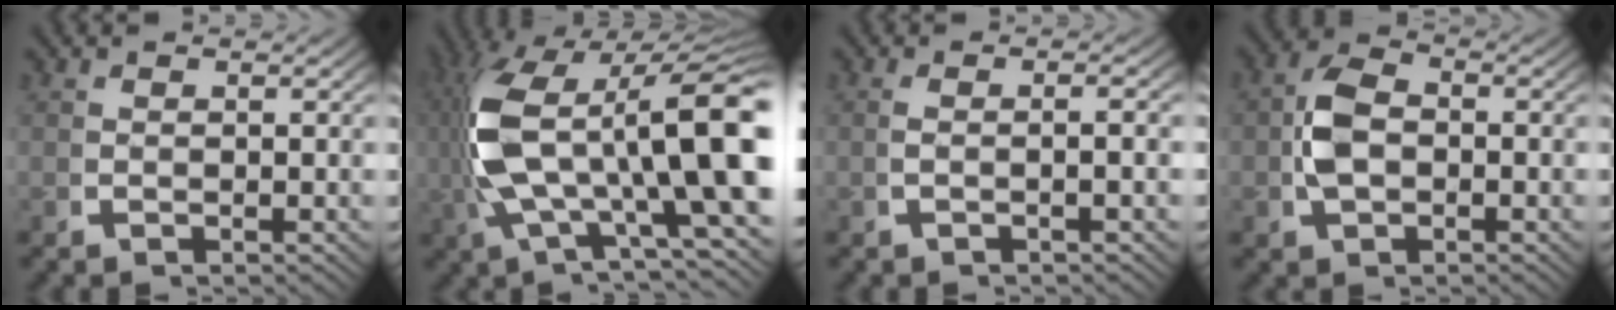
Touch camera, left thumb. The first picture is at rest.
{"total": 17.2, "force": [0.6, 9.5, 14.3], "torque": [-0.273, -0.013, 0.017]}
{"total": 1.6, "force": [-0.3, -0.3, 1.5], "torque": [-0.036, 0.001, -0.001]}
{"total": 4.7, "force": [-0.3, 3.3, 3.4], "torque": [-0.078, -0.006, -0.003]}